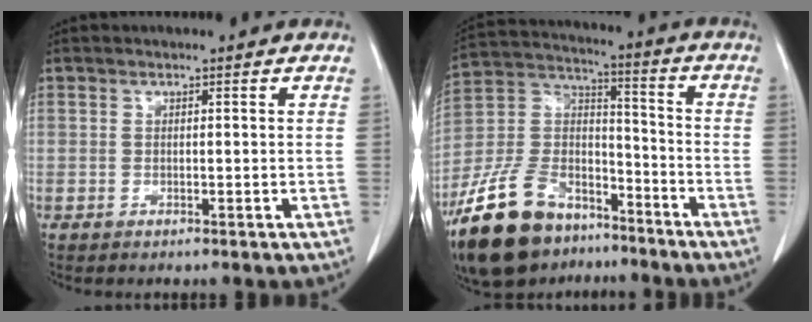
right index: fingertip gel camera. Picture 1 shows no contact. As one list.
[{"total": 18.5, "force": [-13.0, 9.2, 9.4], "torque": [-0.211, 0.018, -0.232]}]